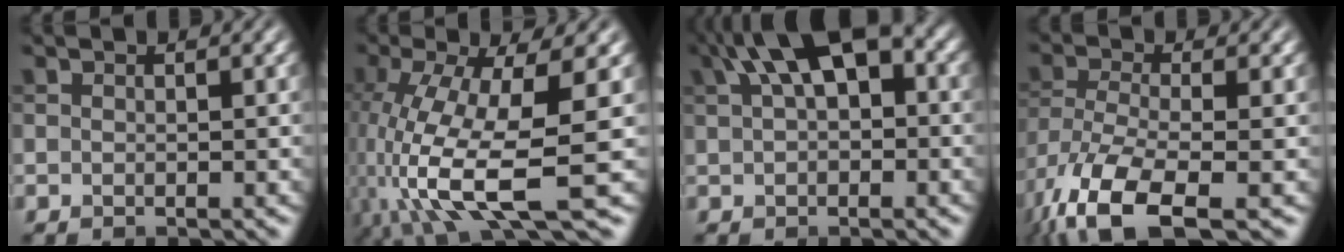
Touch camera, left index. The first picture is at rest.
{"total": 12.6, "force": [-3.5, 3.8, 11.5], "torque": [-0.236, -0.017, -0.054]}
{"total": 8.7, "force": [3.0, 4.5, 6.9], "torque": [-0.109, 0.028, 0.043]}
{"total": 10.2, "force": [-6.2, 3.8, 7.3], "torque": [-0.162, -0.025, -0.115]}